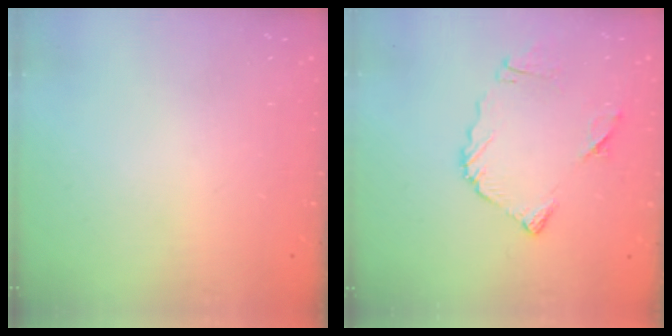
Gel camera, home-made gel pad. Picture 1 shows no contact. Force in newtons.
{"total": 11.9, "press": 11.8, "slide": 1.3}